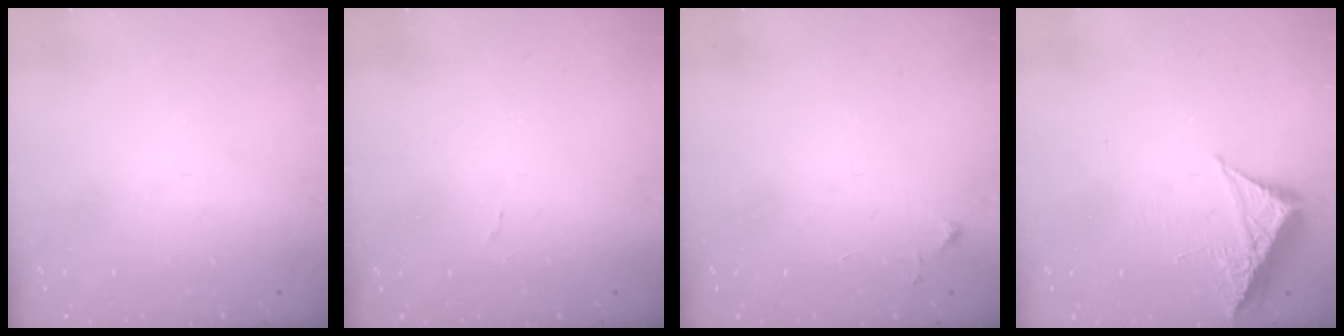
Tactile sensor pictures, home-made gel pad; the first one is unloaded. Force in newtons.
{"total": 4.3, "press": 4.2, "slide": 0.3}
{"total": 3.2, "press": 3.2, "slide": 0.6}
{"total": 6.1, "press": 6.0, "slide": 0.7}